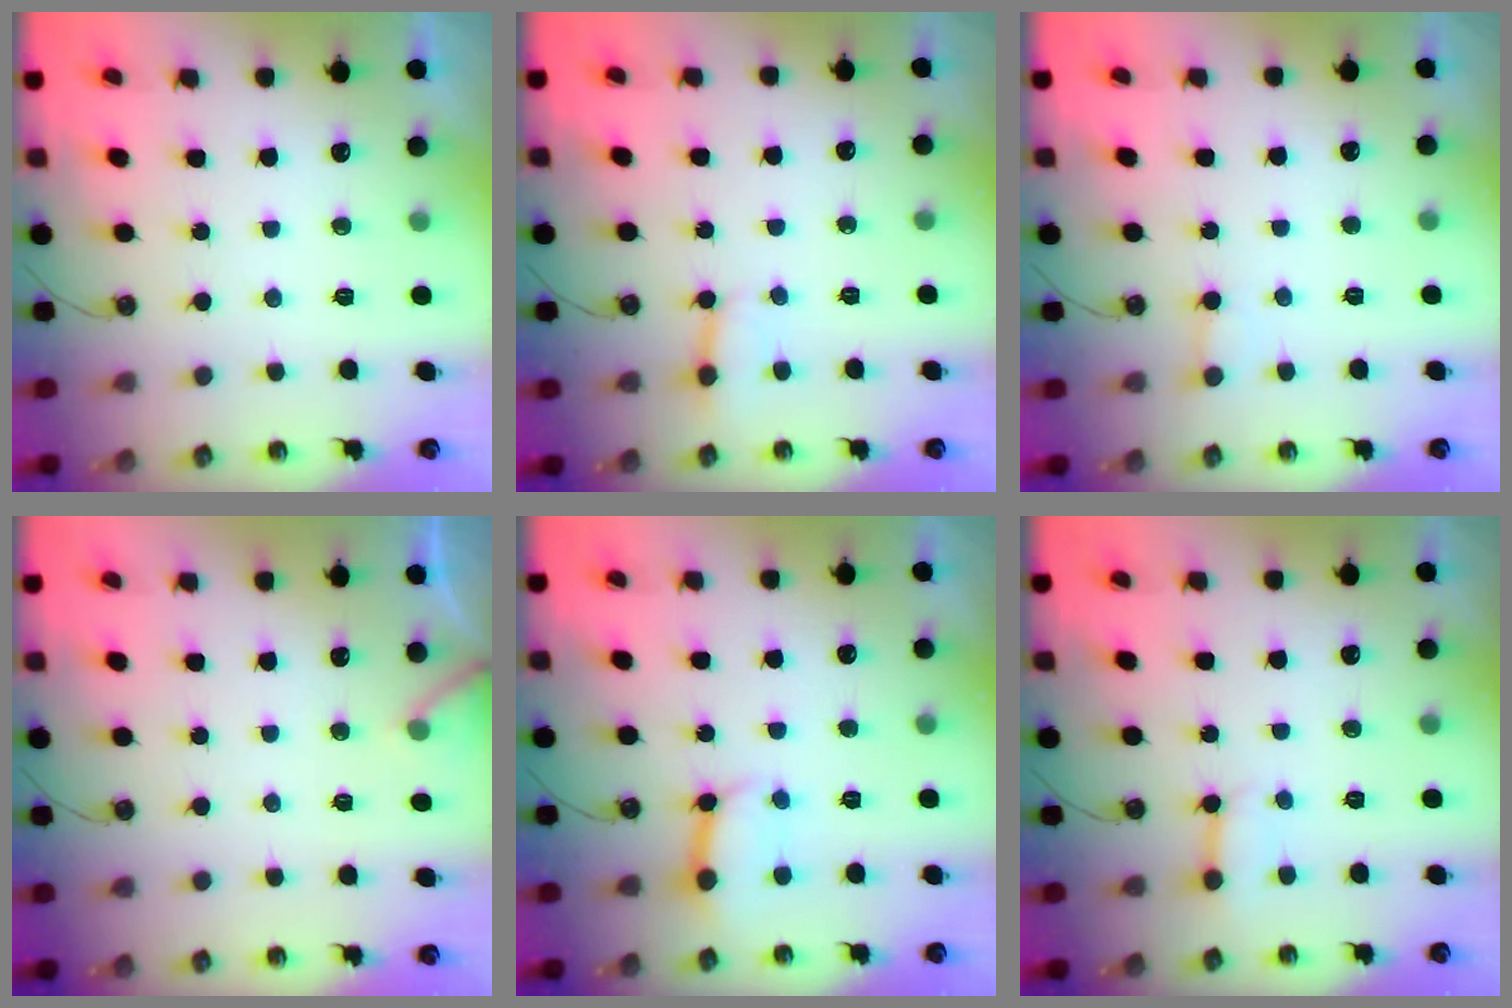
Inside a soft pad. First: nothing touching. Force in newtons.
{"total": 3.7, "press": 3.6, "slide": 0.4}
{"total": 1.9, "press": 1.9, "slide": 0.2}
{"total": 5.8, "press": 5.8, "slide": 0.5}
{"total": 9.6, "press": 9.6, "slide": 0.8}
{"total": 3.1, "press": 3.1, "slide": 0.1}